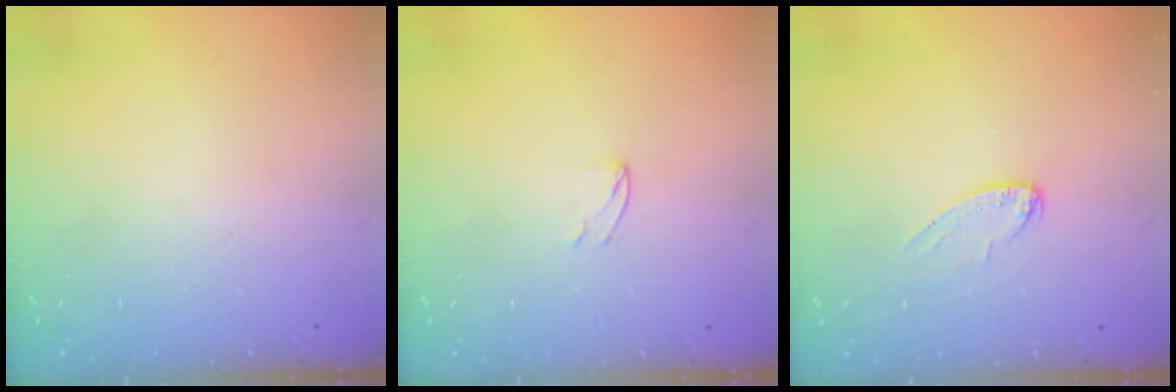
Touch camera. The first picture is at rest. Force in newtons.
{"total": 4.1, "press": 4.1, "slide": 0.3}
{"total": 6.8, "press": 6.7, "slide": 0.6}